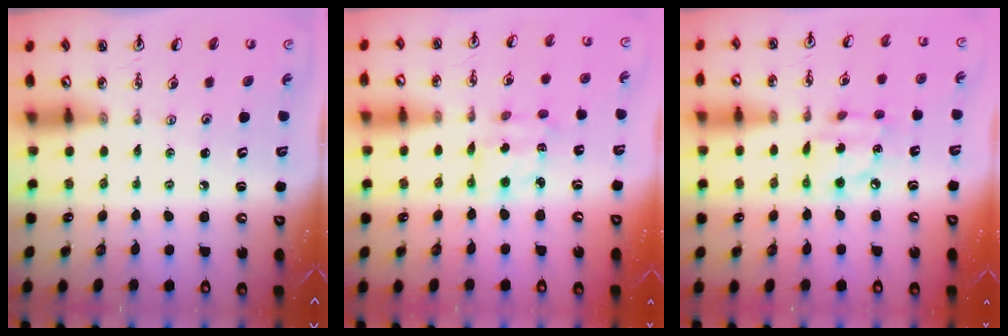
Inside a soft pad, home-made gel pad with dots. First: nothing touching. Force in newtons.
{"total": 2.3, "press": 2.3, "slide": 0.3}
{"total": 8.8, "press": 8.8, "slide": 0.5}